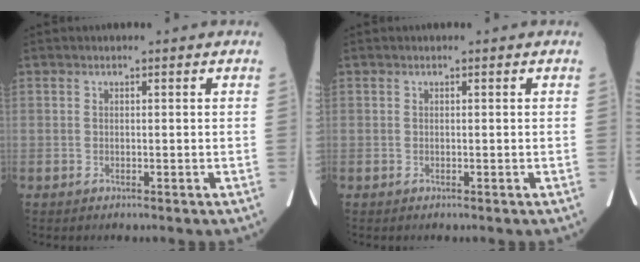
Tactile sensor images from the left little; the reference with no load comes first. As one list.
[{"total": 0.0}]